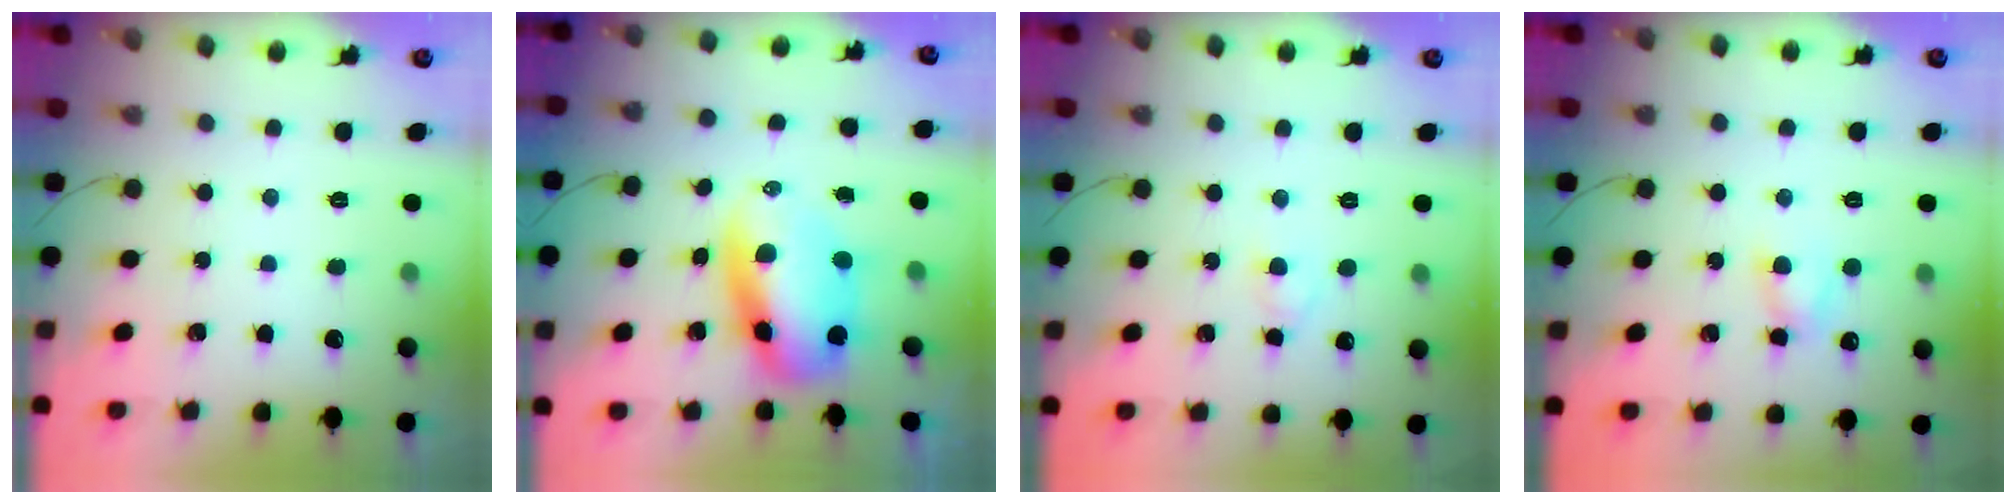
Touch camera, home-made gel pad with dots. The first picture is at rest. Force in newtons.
{"total": 10.0, "press": 9.6, "slide": 2.6}
{"total": 2.6, "press": 2.4, "slide": 1.1}
{"total": 3.9, "press": 3.8, "slide": 1.2}